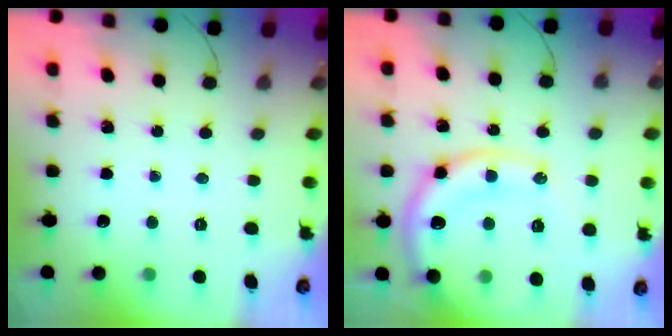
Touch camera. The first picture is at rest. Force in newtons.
{"total": 15.0, "press": 14.9, "slide": 2.2}